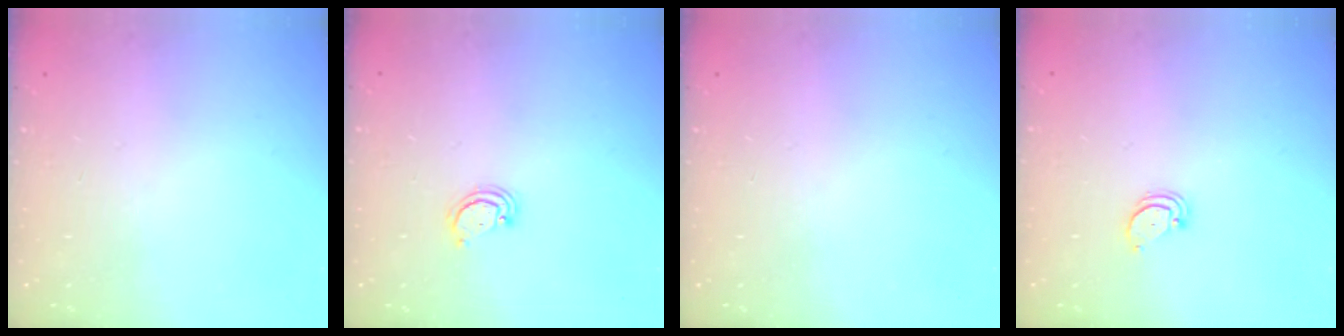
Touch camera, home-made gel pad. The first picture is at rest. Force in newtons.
{"total": 2.6, "press": 2.6, "slide": 0.3}
{"total": 0.0}
{"total": 2.0, "press": 2.0, "slide": 0.2}